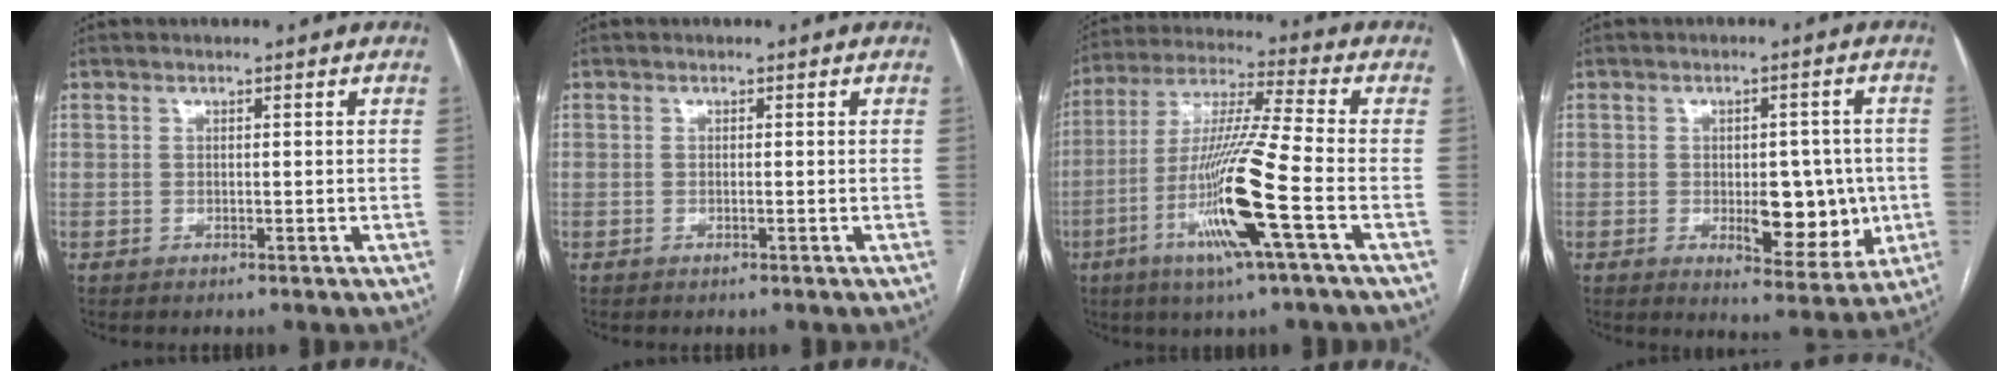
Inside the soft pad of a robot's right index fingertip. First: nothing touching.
{"total": 0.0}
{"total": 15.9, "force": [-5.5, -0.9, 14.9], "torque": [-0.301, -0.017, -0.109]}
{"total": 9.6, "force": [-1.3, 4.5, 8.4], "torque": [-0.096, 0.003, -0.008]}